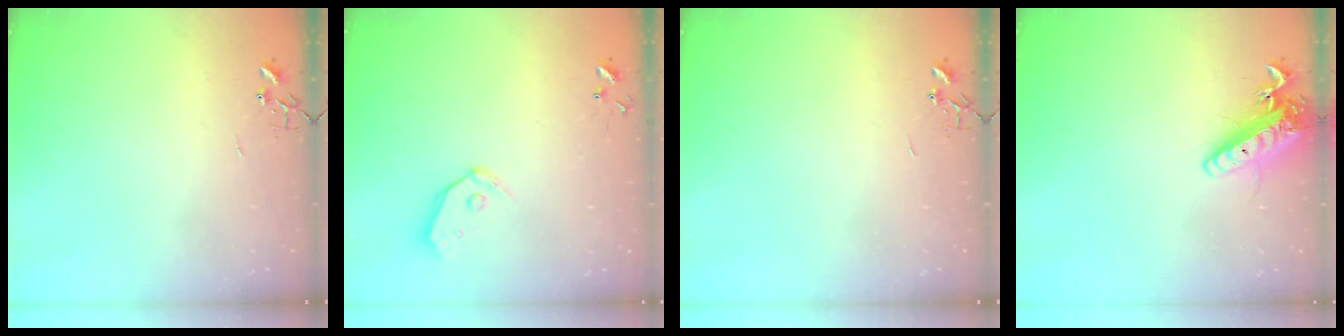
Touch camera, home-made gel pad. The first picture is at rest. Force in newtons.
{"total": 6.9, "press": 6.9, "slide": 0.7}
{"total": 0.0}
{"total": 14.5, "press": 14.2, "slide": 2.8}